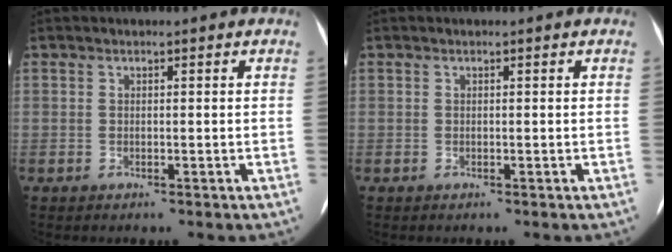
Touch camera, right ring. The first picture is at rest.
{"total": 0.0}